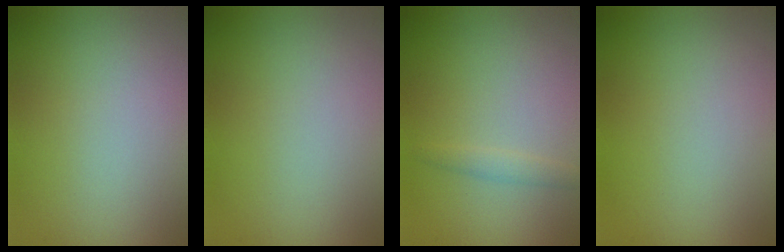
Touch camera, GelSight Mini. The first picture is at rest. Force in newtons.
{"total": 0.0}
{"total": 1.2, "press": 1.2, "slide": 0.1}
{"total": 0.0}